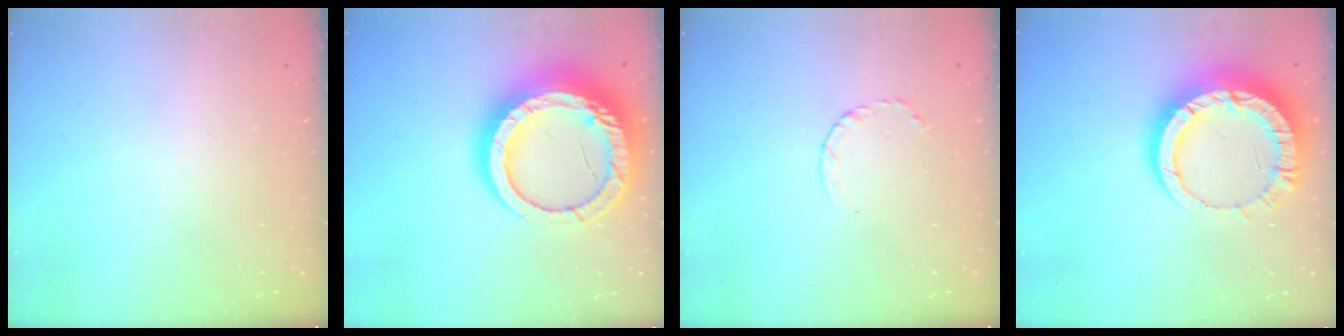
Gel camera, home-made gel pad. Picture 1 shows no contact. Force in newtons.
{"total": 22.8, "press": 22.7, "slide": 2.3}
{"total": 3.5, "press": 3.5, "slide": 0.4}
{"total": 16.1, "press": 16.1, "slide": 1.6}